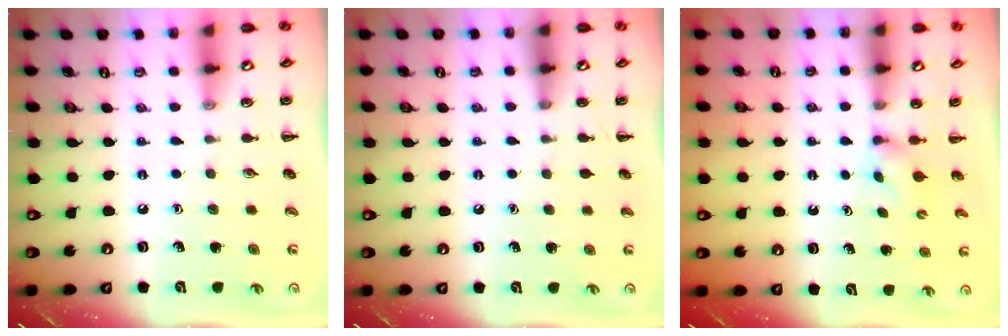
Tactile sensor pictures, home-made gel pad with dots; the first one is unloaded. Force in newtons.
{"total": 0.0}
{"total": 1.8, "press": 1.5, "slide": 0.9}